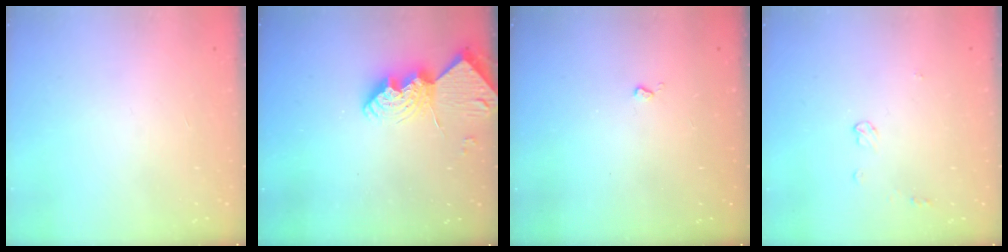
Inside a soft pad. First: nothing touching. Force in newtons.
{"total": 12.3, "press": 12.2, "slide": 1.2}
{"total": 2.5, "press": 2.4, "slide": 0.5}
{"total": 5.3, "press": 5.3, "slide": 0.2}